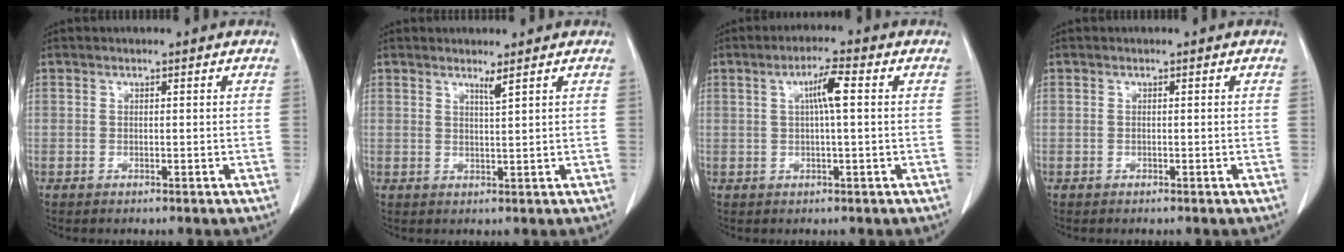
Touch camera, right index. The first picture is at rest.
{"total": 1.6, "force": [1.2, -0.5, 0.9], "torque": [-0.019, -0.011, 0.024]}
{"total": 4.4, "force": [1.0, 0.4, 4.2], "torque": [-0.075, 0.010, 0.015]}
{"total": 0.0}